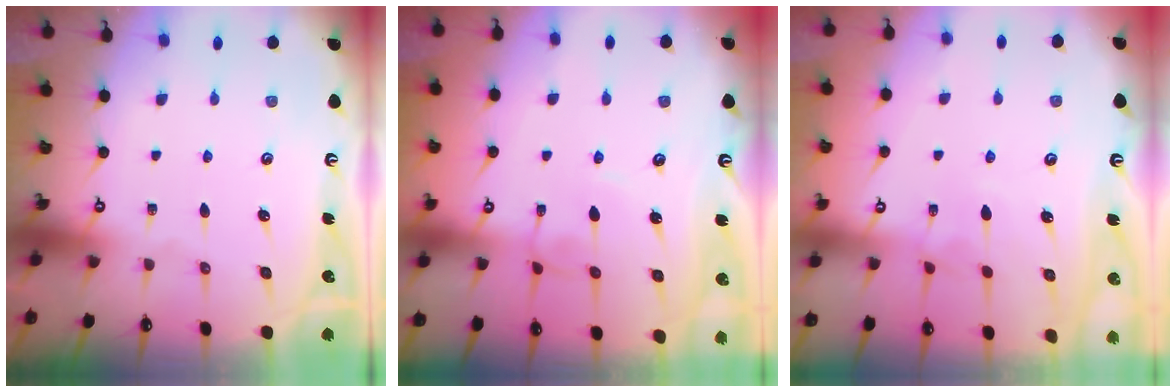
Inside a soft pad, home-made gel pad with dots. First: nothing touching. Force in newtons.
{"total": 2.1, "press": 2.1, "slide": 0.1}
{"total": 2.8, "press": 2.8, "slide": 0.4}